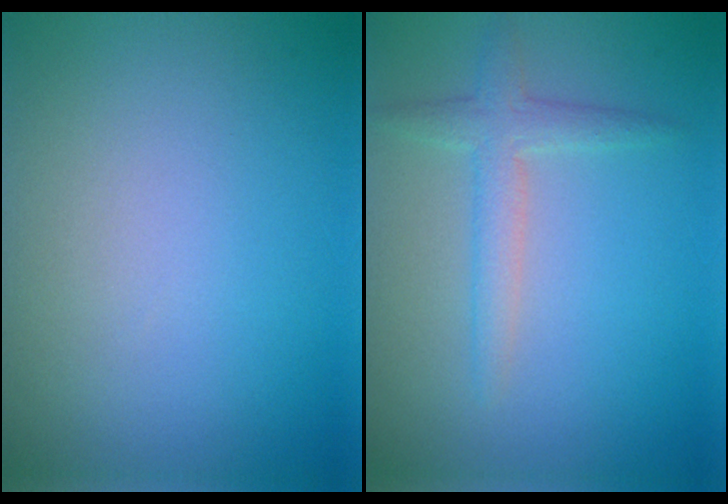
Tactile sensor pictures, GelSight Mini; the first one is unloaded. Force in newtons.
{"total": 2.4, "press": 2.4, "slide": 0.1}